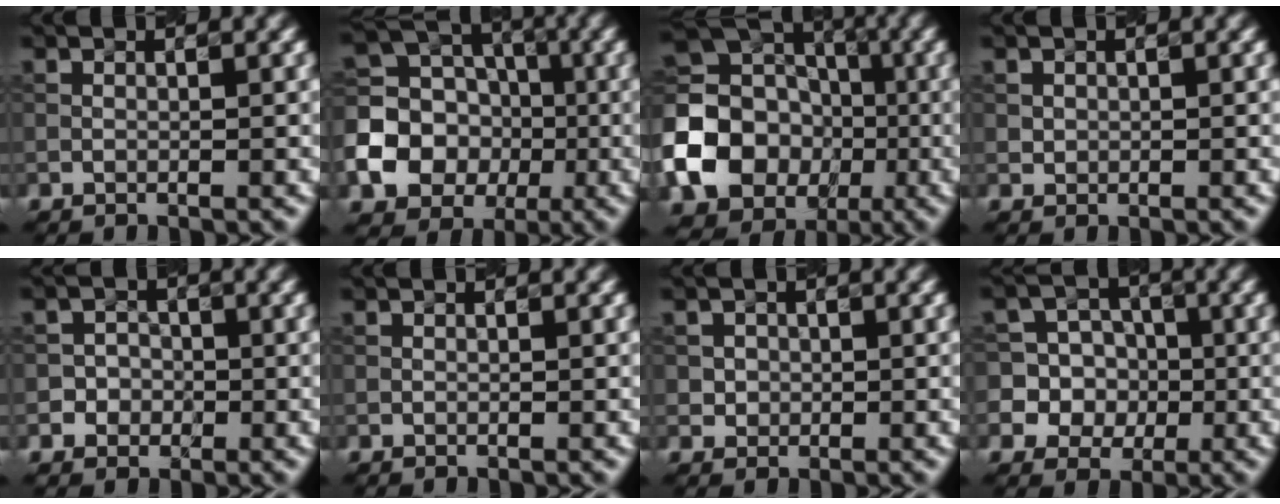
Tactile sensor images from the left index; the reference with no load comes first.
{"total": 11.5, "force": [-3.0, 10.3, 4.2], "torque": [-0.090, -0.016, -0.070]}
{"total": 14.1, "force": [-3.5, 12.4, 5.8], "torque": [-0.123, -0.024, -0.086]}
{"total": 0.7, "force": [0.2, 0.6, 0.1], "torque": [0.001, -0.003, 0.005]}
{"total": 2.4, "force": [-0.8, 2.2, 0.3], "torque": [0.021, 0.004, -0.024]}
{"total": 0.0}
{"total": 1.4, "force": [0.2, 1.4, 0.3], "torque": [0.001, -0.002, 0.013]}
{"total": 10.9, "force": [-0.3, 10.5, 2.6], "torque": [-0.086, 0.031, -0.015]}